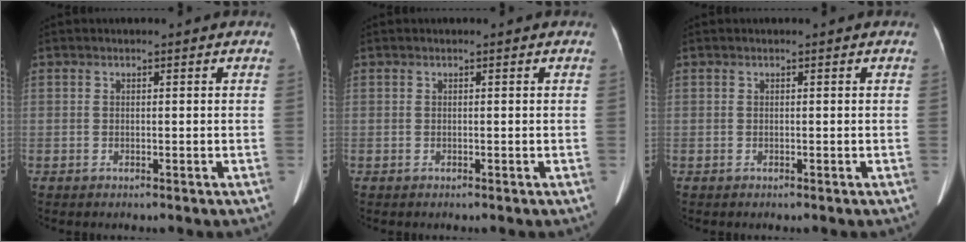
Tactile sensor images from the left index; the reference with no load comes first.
{"total": 0.0}
{"total": 0.0}